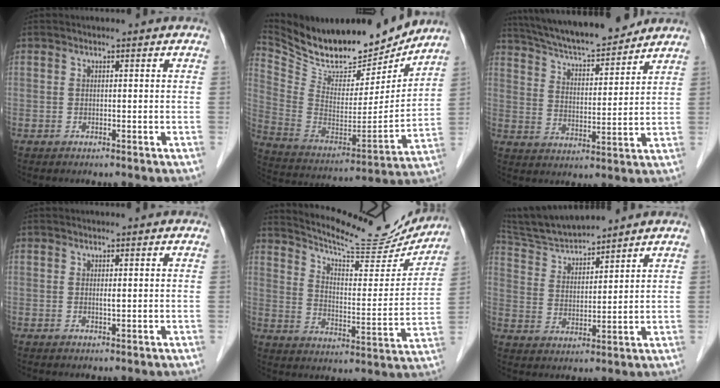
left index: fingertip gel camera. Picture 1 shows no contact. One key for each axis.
{"total": 20.7, "fx": 18.5, "fy": 5.8, "fz": 7.3, "tx": -0.144, "ty": -0.026, "tz": 0.305}
{"total": 15.9, "fx": 14.5, "fy": 2.2, "fz": 6.3, "tx": -0.110, "ty": 0.012, "tz": 0.235}
{"total": 0.6, "fx": 0.3, "fy": 0.1, "fz": 0.5, "tx": -0.012, "ty": -0.004, "tz": 0.003}
{"total": 18.8, "fx": 17.8, "fy": 2.7, "fz": 5.3, "tx": -0.087, "ty": -0.038, "tz": 0.244}
{"total": 10.4, "fx": 9.9, "fy": 1.0, "fz": 3.2, "tx": -0.067, "ty": 0.018, "tz": 0.191}